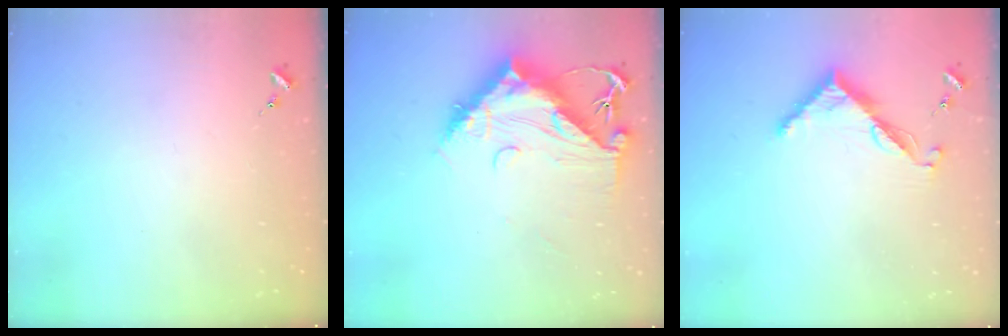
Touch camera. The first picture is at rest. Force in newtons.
{"total": 15.4, "press": 15.3, "slide": 1.6}
{"total": 7.8, "press": 7.8, "slide": 0.6}